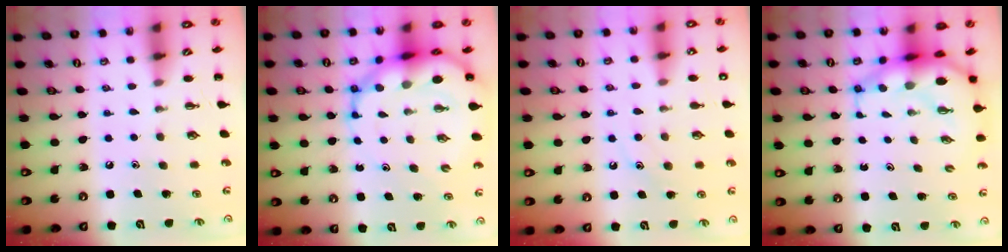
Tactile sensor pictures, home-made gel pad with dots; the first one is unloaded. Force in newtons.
{"total": 13.2, "press": 12.8, "slide": 3.5}
{"total": 10.3, "press": 10.2, "slide": 1.4}
{"total": 7.5, "press": 7.2, "slide": 1.9}